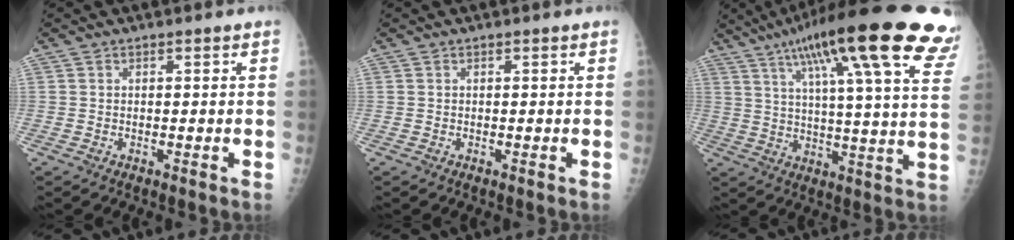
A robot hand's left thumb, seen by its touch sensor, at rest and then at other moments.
{"total": 0.0}
{"total": 29.9, "force": [17.5, 5.1, 23.7], "torque": [-0.303, -0.027, 0.239]}